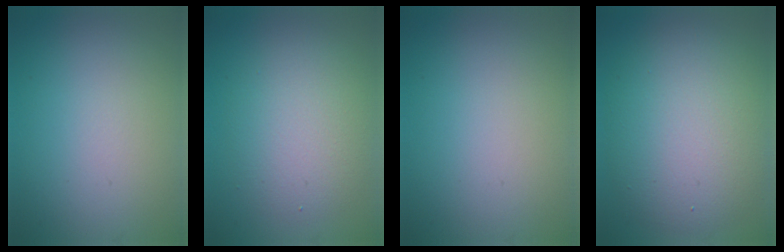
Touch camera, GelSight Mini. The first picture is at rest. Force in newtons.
{"total": 4.6, "press": 4.6, "slide": 0.2}
{"total": 0.0}
{"total": 8.8, "press": 8.8, "slide": 0.8}